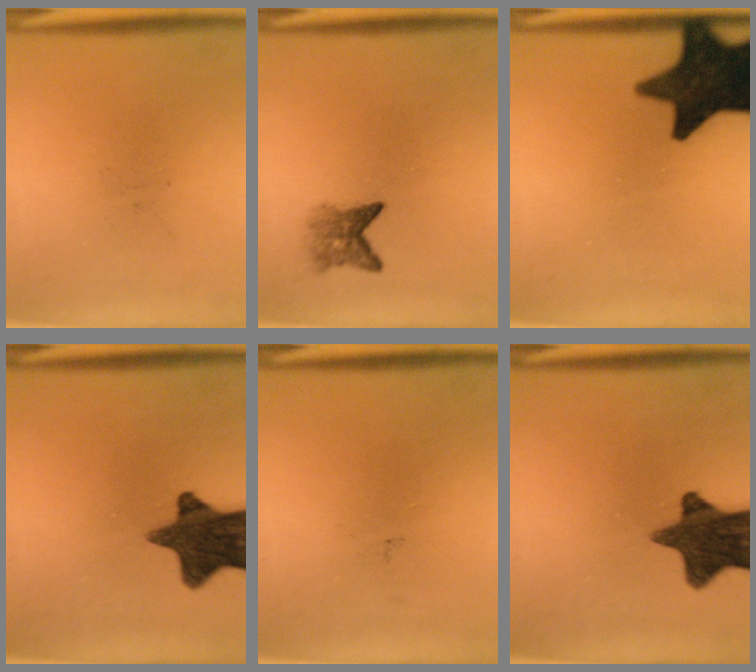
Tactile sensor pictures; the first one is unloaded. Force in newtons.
{"total": 3.0}
{"total": 15.7}
{"total": 13.4}
{"total": 0.0}
{"total": 13.4}